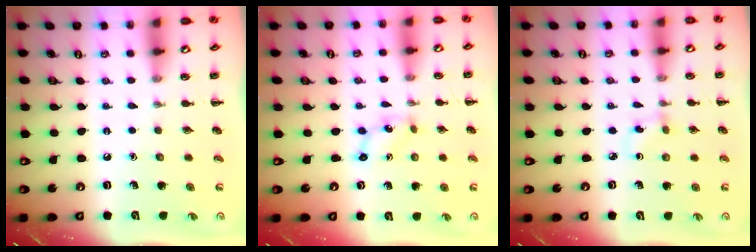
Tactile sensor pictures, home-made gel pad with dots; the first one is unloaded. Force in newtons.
{"total": 1.7, "press": 1.6, "slide": 0.6}
{"total": 2.4, "press": 2.1, "slide": 1.1}